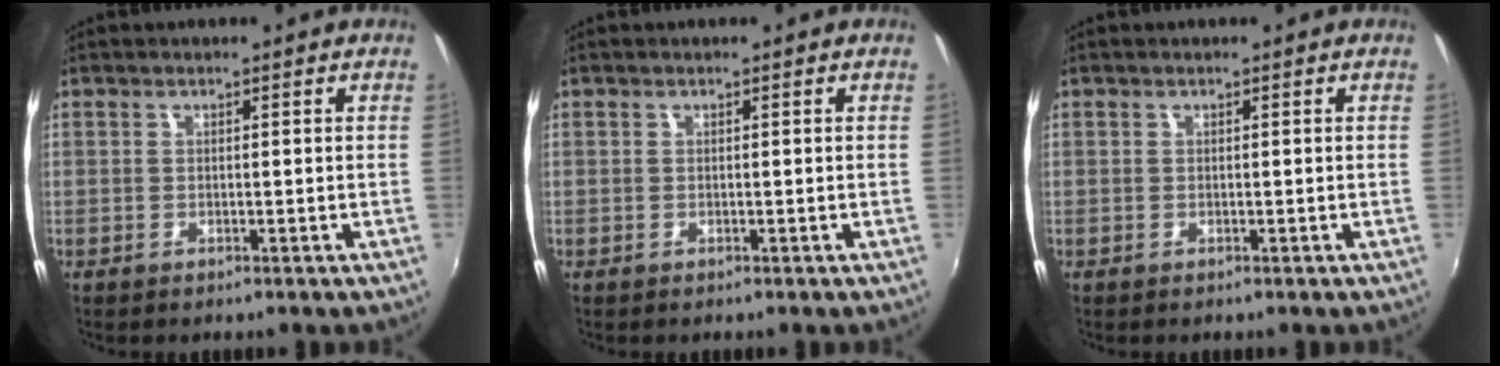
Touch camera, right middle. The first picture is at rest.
{"total": 0.0}
{"total": 0.0}